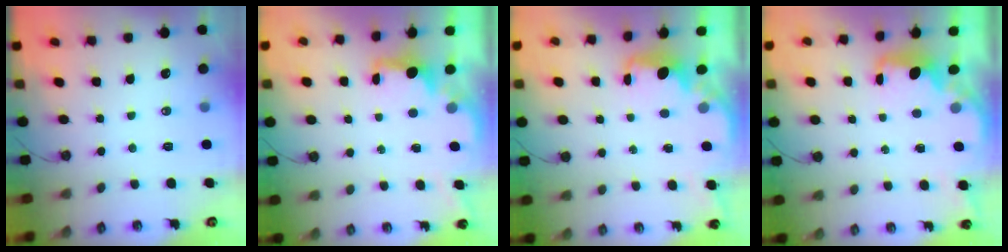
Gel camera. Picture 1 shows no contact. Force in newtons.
{"total": 1.6, "press": 1.4, "slide": 0.7}
{"total": 2.1, "press": 2.0, "slide": 0.8}
{"total": 1.9, "press": 1.7, "slide": 0.8}